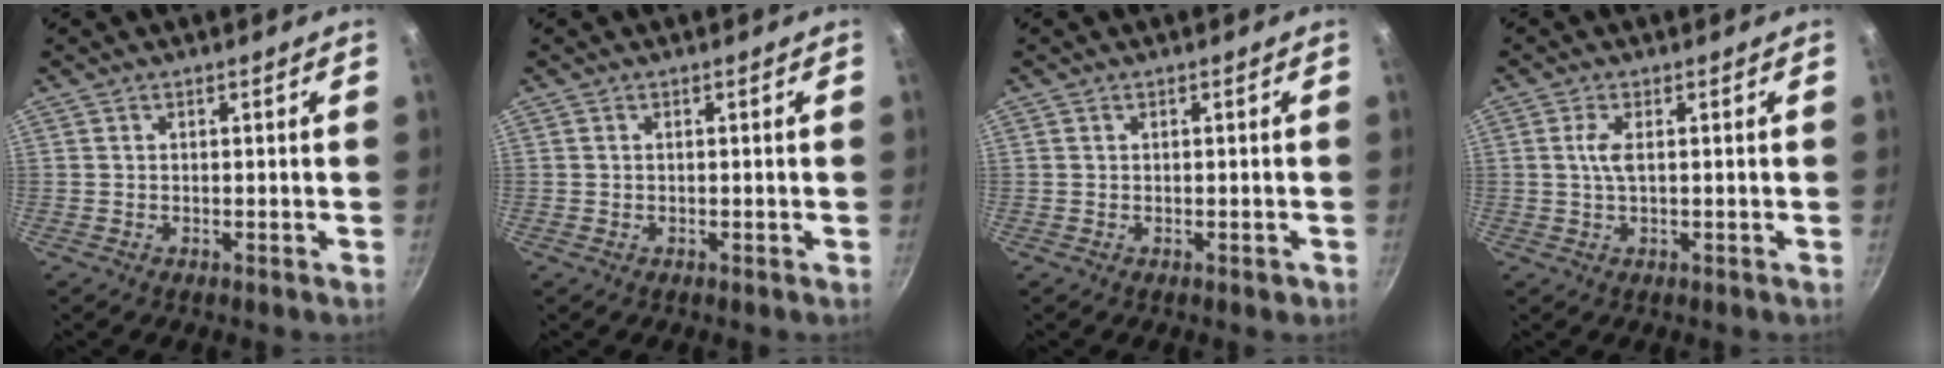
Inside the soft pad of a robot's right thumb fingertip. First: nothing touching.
{"total": 0.0}
{"total": 1.0, "force": [-0.2, 0.7, 0.7], "torque": [-0.004, 0.003, -0.002]}
{"total": 2.7, "force": [0.3, 0.8, 2.6], "torque": [-0.062, 0.003, 0.008]}